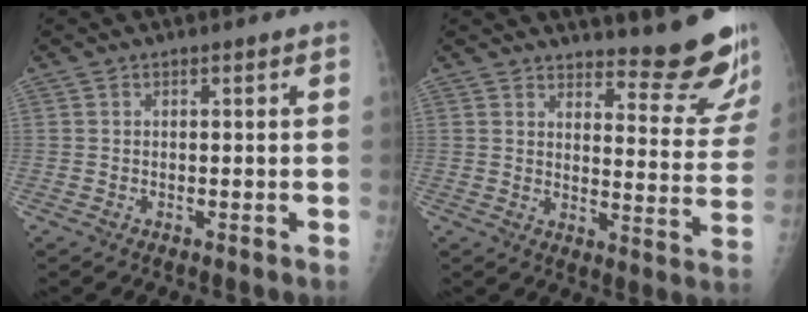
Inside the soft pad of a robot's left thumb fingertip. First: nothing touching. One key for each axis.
{"total": 14.4, "fx": 13.2, "fy": 2.0, "fz": 5.3, "tx": -0.041, "ty": -0.147, "tz": 0.156}